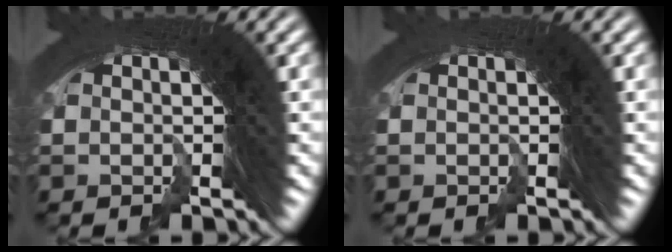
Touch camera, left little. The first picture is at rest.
{"total": 0.0}